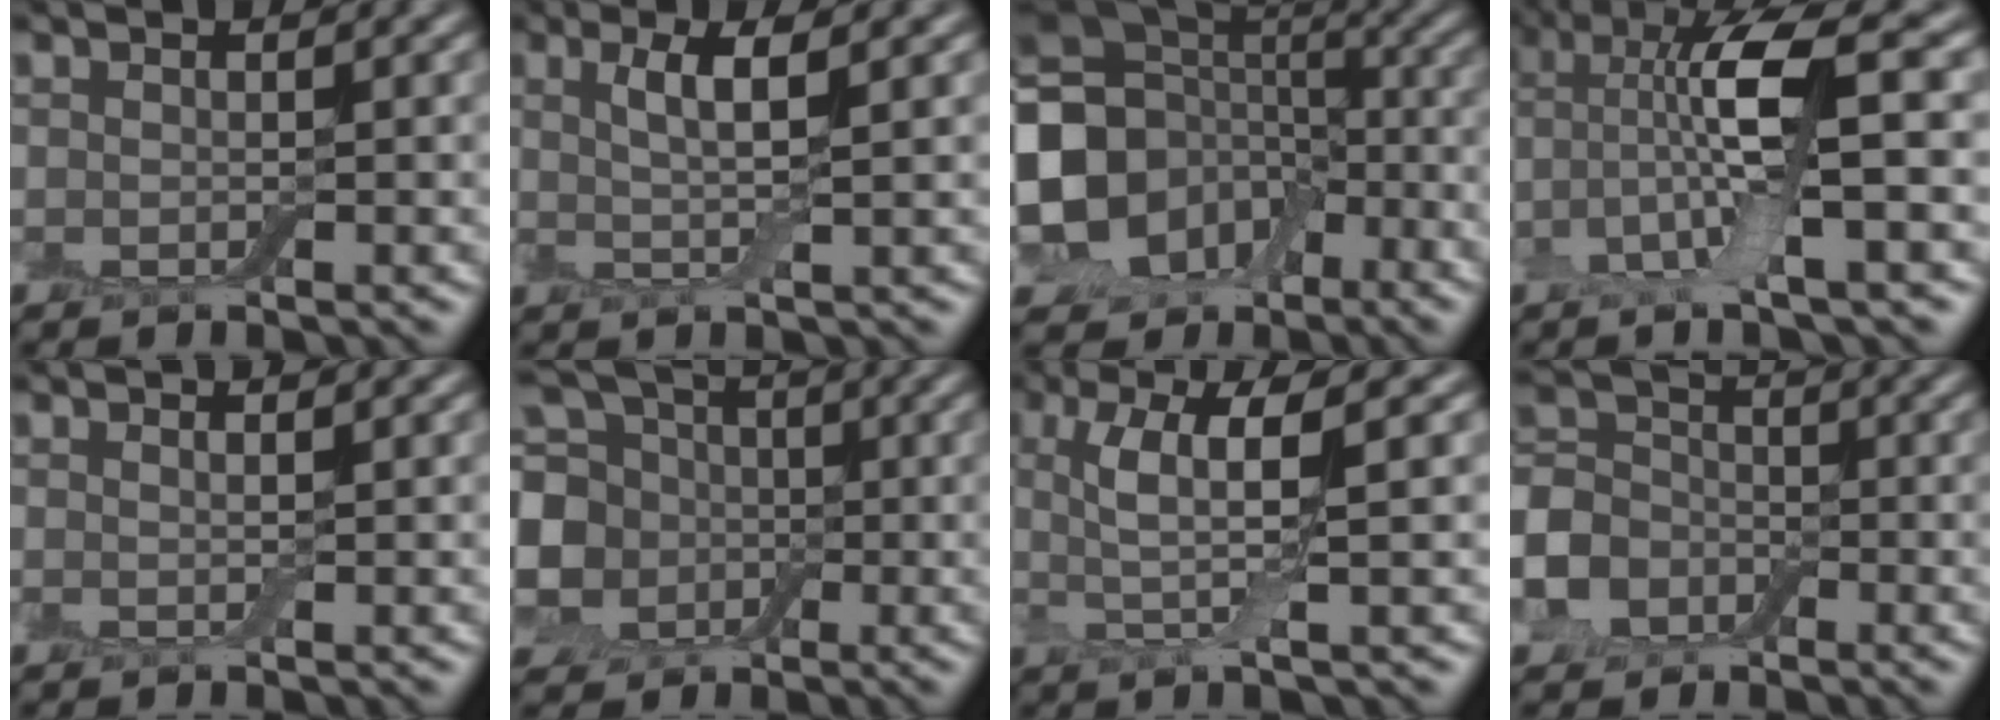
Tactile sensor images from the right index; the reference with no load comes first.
{"total": 3.4, "force": [0.7, 0.6, 3.3], "torque": [-0.060, -0.003, 0.012]}
{"total": 14.0, "force": [-4.7, 11.1, 7.1], "torque": [-0.171, -0.009, -0.102]}
{"total": 8.6, "force": [-0.3, 2.0, 8.3], "torque": [-0.169, 0.014, -0.011]}
{"total": 0.6, "force": [0.3, 0.0, 0.5], "torque": [-0.013, -0.003, 0.005]}
{"total": 9.2, "force": [0.2, 7.9, 4.8], "torque": [-0.114, -0.005, -0.006]}
{"total": 5.7, "force": [1.1, 1.2, 5.5], "torque": [-0.111, 0.001, 0.015]}
{"total": 7.8, "force": [-3.0, 6.4, 3.2], "torque": [-0.078, -0.005, -0.089]}